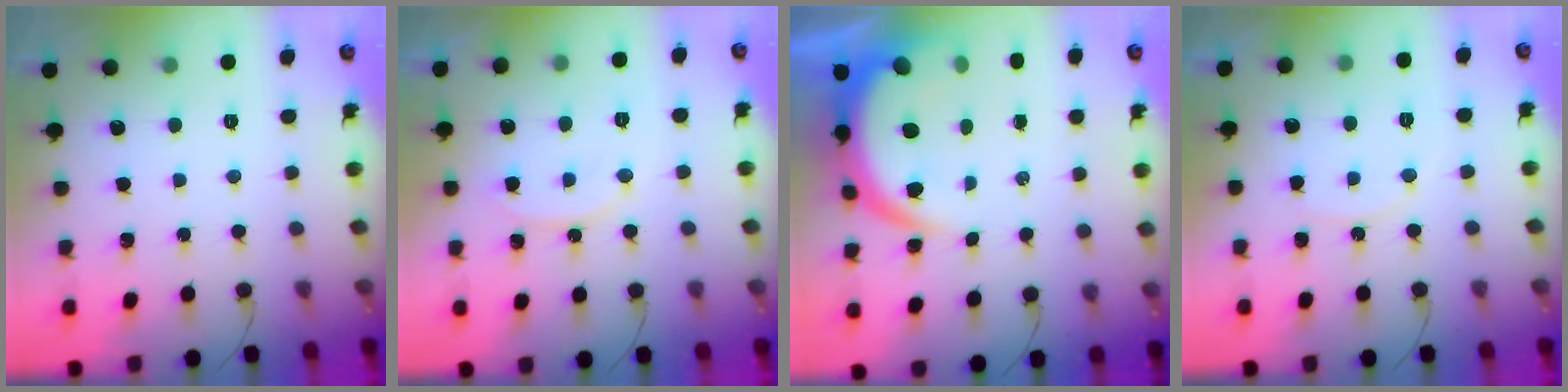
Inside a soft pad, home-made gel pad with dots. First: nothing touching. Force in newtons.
{"total": 8.6, "press": 8.6, "slide": 0.6}
{"total": 8.7, "press": 8.6, "slide": 1.1}
{"total": 5.8, "press": 5.8, "slide": 0.1}